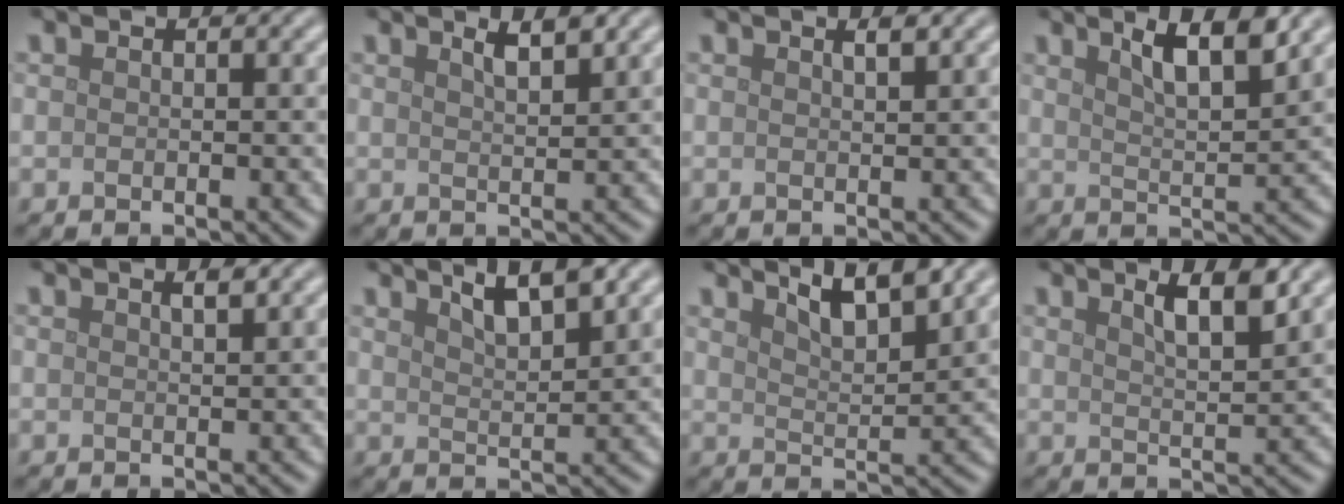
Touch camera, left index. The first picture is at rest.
{"total": 2.5, "force": [1.7, 0.6, 1.7], "torque": [-0.019, 0.005, 0.026]}
{"total": 1.0, "force": [0.7, 0.2, 0.7], "torque": [-0.010, 0.001, 0.011]}
{"total": 4.9, "force": [3.1, 1.0, 3.7], "torque": [-0.054, 0.005, 0.049]}
{"total": 1.1, "force": [0.8, 0.2, 0.8], "torque": [-0.010, 0.002, 0.011]}
{"total": 4.1, "force": [2.9, 0.9, 2.7], "torque": [-0.040, 0.010, 0.049]}
{"total": 4.5, "force": [3.5, 0.9, 2.7], "torque": [-0.041, 0.010, 0.052]}
{"total": 3.9, "force": [2.3, 0.8, 3.0], "torque": [-0.043, 0.004, 0.037]}